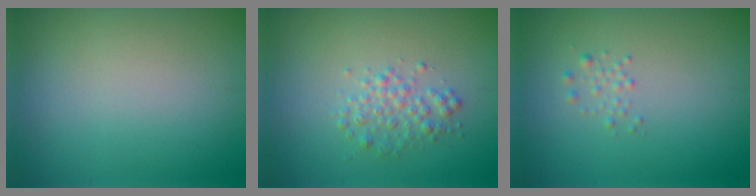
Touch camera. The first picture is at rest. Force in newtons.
{"total": 2.0, "press": 2.0, "slide": 0.0}
{"total": 0.8, "press": 0.8, "slide": 0.0}